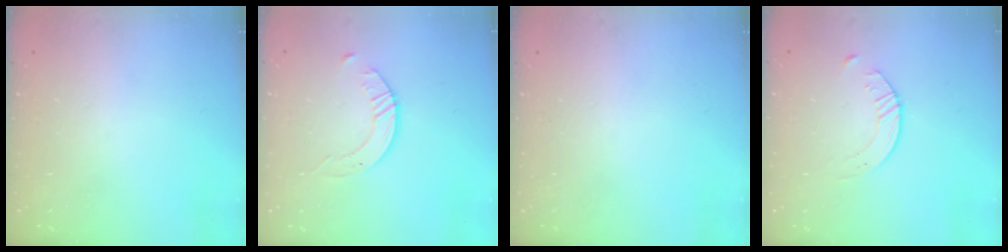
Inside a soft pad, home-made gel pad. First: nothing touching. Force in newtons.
{"total": 2.7, "press": 2.7, "slide": 0.3}
{"total": 0.0}
{"total": 2.1, "press": 2.0, "slide": 0.3}